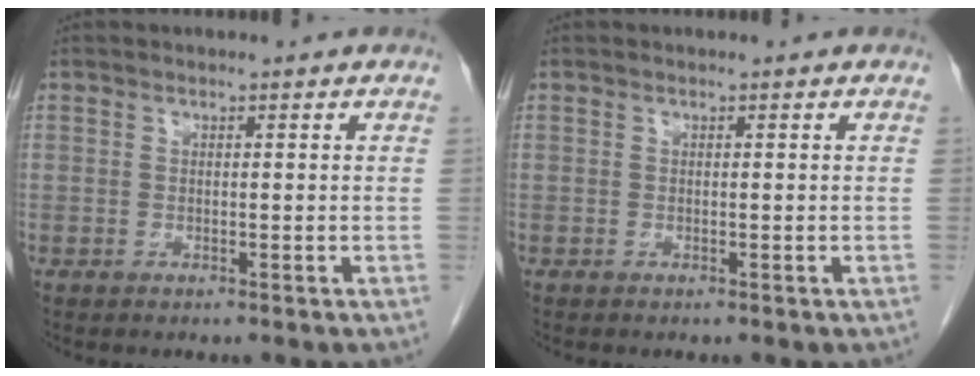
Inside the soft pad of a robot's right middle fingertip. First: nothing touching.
{"total": 0.0}